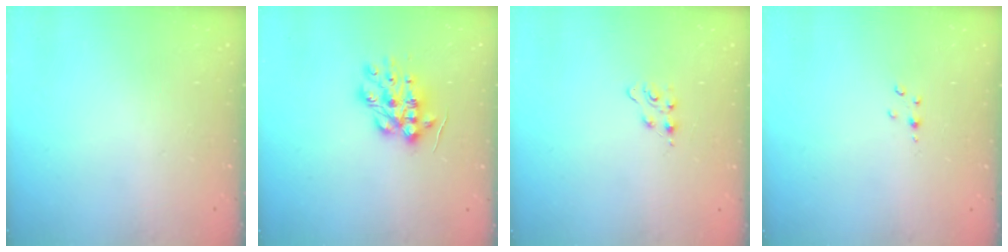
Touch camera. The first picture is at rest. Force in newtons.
{"total": 12.8, "press": 12.8, "slide": 0.3}
{"total": 4.0, "press": 3.9, "slide": 0.5}
{"total": 2.5, "press": 2.5, "slide": 0.3}